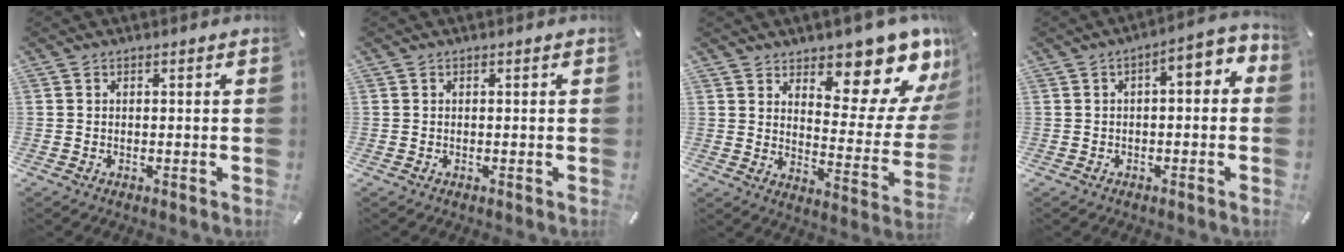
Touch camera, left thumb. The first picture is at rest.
{"total": 0.0}
{"total": 13.8, "force": [11.2, 4.9, 6.3], "torque": [-0.062, -0.116, 0.182]}
{"total": 5.0, "force": [-0.2, 2.4, 4.4], "torque": [-0.060, -0.004, -0.013]}